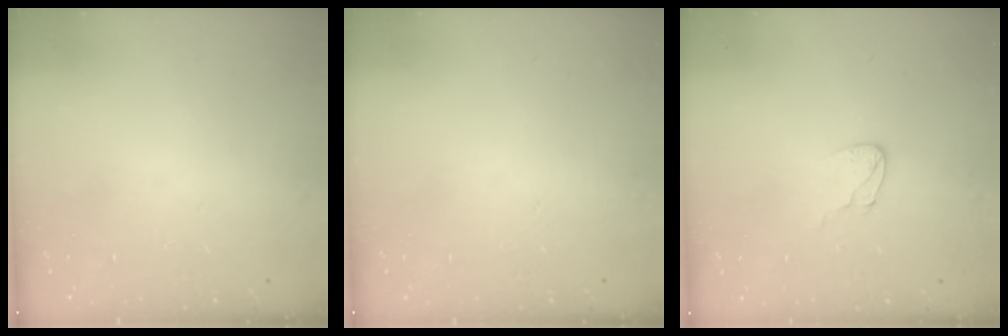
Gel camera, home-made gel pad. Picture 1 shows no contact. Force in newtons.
{"total": 0.0}
{"total": 5.0, "press": 5.0, "slide": 0.4}